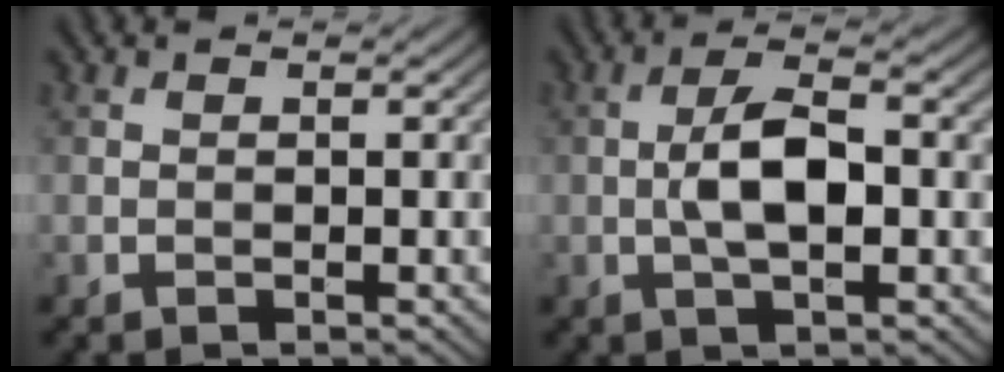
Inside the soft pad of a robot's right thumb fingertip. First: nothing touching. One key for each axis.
{"total": 6.2, "fx": -0.4, "fy": 2.1, "fz": 5.8, "tx": -0.116, "ty": 0.007, "tz": -0.012}